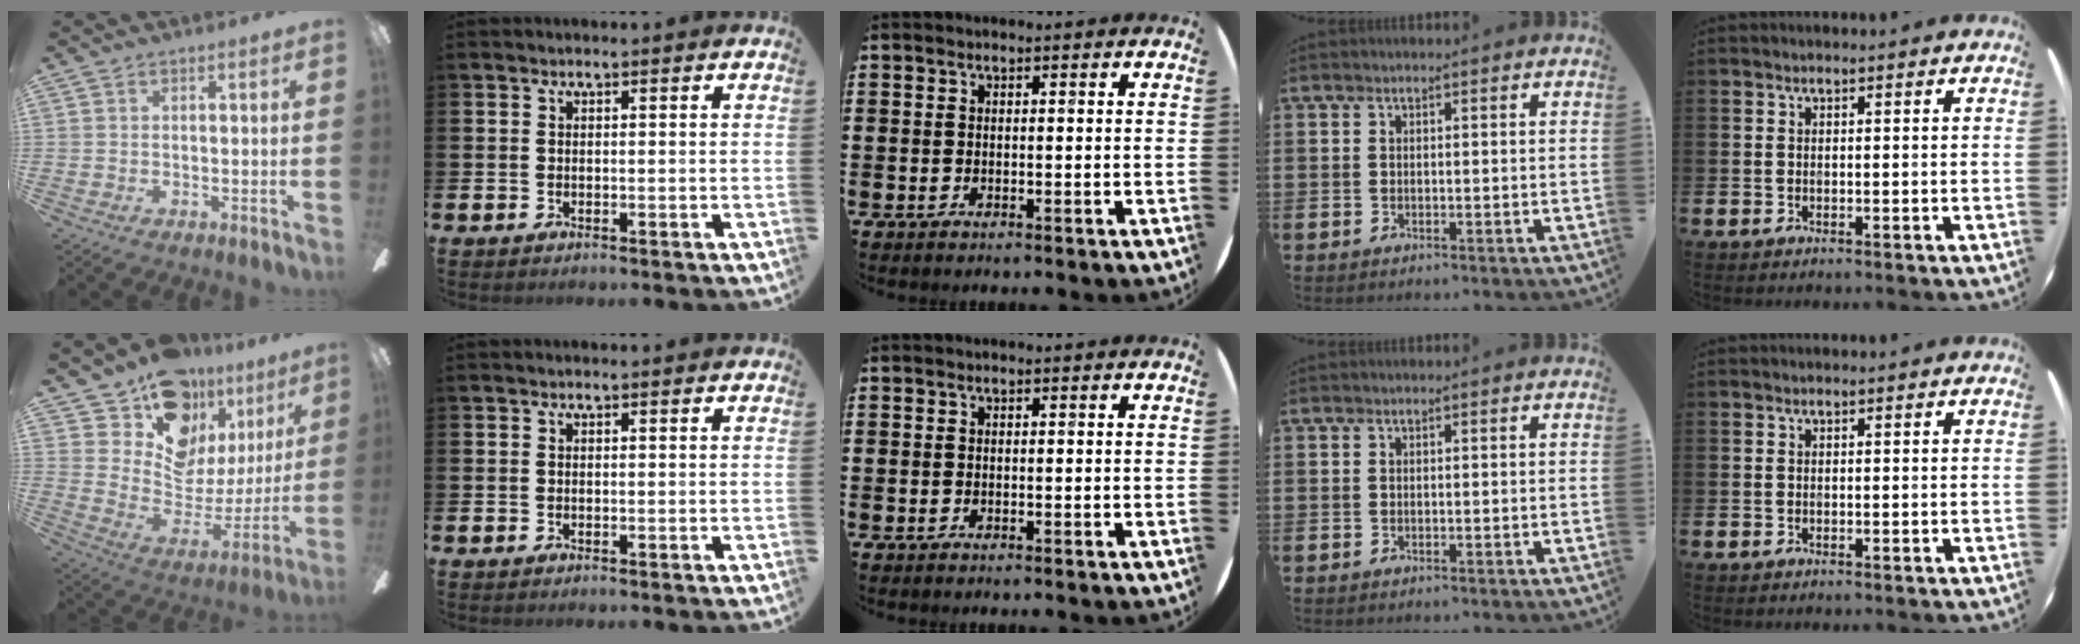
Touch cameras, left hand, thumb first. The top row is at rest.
{"thumb": {"total": 16.2, "force": [13.0, 8.8, 4.2], "torque": [-0.071, -0.118, 0.240]}}